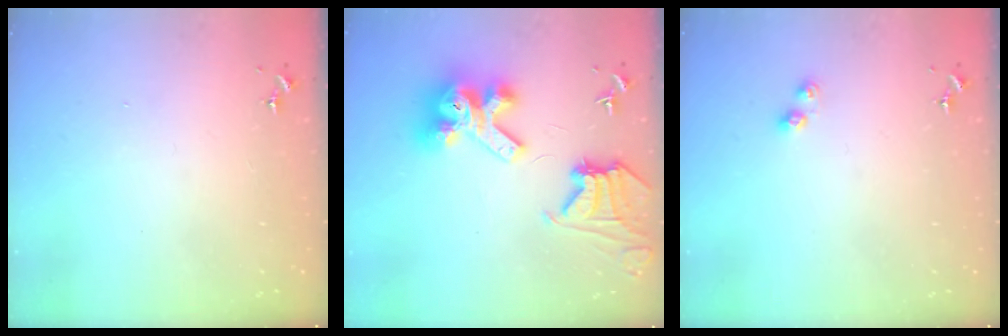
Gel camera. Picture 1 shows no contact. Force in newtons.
{"total": 16.3, "press": 16.2, "slide": 2.3}
{"total": 4.4, "press": 4.3, "slide": 0.4}